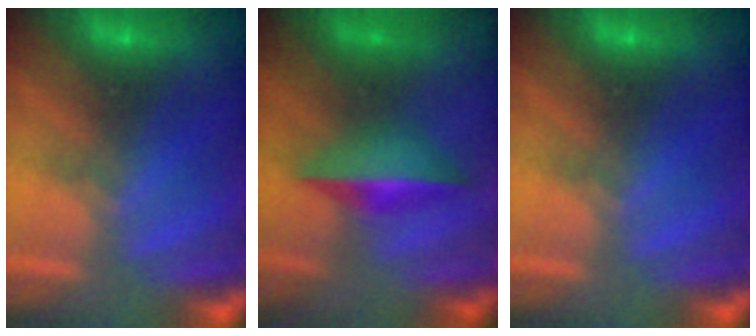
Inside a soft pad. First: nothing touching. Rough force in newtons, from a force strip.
{"total": 1.5}
{"total": 0.0}